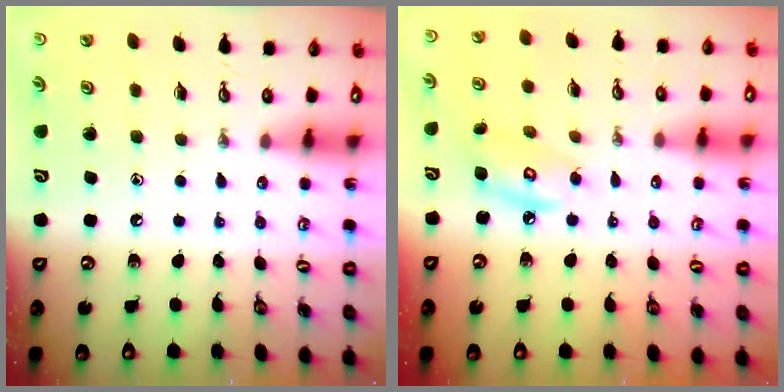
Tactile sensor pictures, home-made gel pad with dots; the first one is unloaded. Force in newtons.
{"total": 6.6, "press": 6.6, "slide": 0.2}